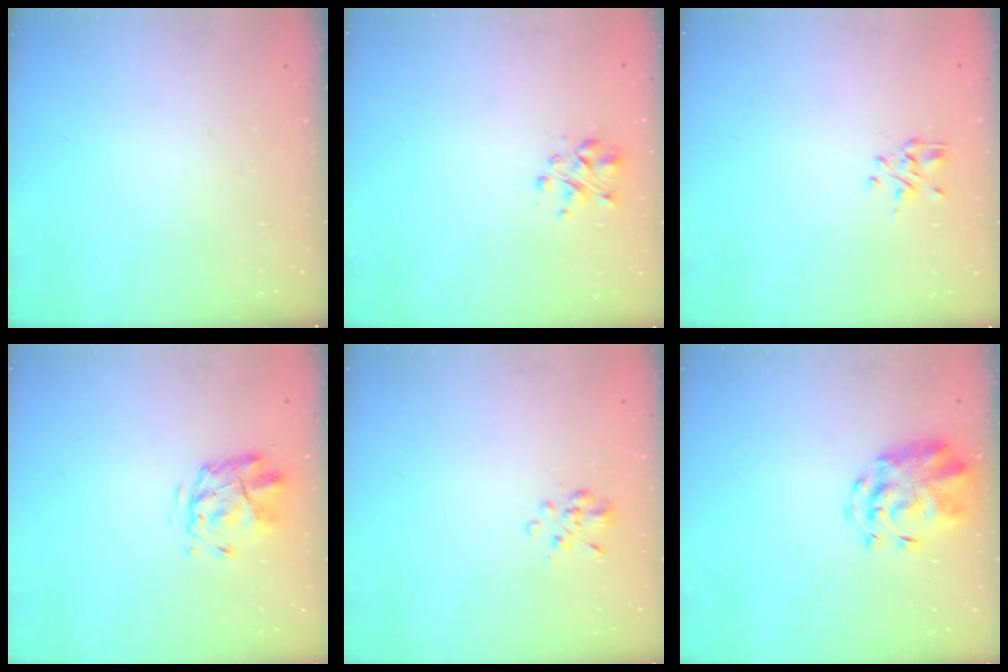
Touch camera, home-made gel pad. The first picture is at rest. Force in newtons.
{"total": 2.2, "press": 2.2, "slide": 0.3}
{"total": 1.3, "press": 1.2, "slide": 0.5}
{"total": 2.7, "press": 2.4, "slide": 1.2}
{"total": 2.8, "press": 2.6, "slide": 1.2}
{"total": 4.0, "press": 3.7, "slide": 1.3}